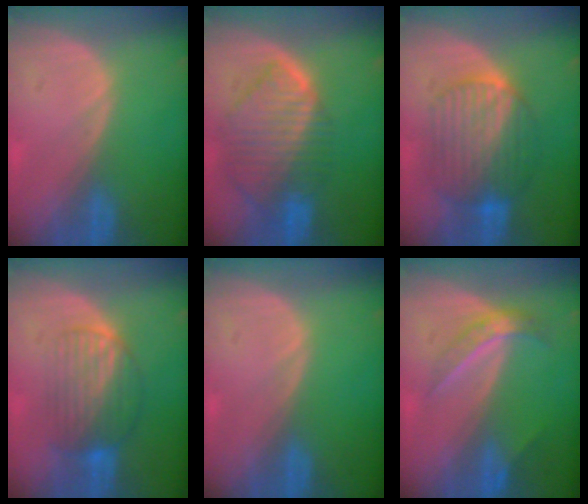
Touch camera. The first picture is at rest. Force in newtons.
{"total": 10.1, "press": 8.7, "slide": 5.1}
{"total": 8.9, "press": 8.9, "slide": 0.5}
{"total": 7.1, "press": 6.6, "slide": 2.7}
{"total": 0.0}
{"total": 4.6, "press": 4.0, "slide": 2.3}